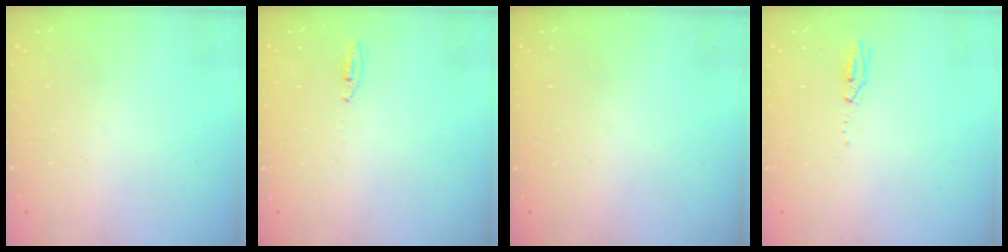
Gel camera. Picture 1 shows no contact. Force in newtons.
{"total": 2.7, "press": 2.5, "slide": 1.0}
{"total": 0.0}
{"total": 3.5, "press": 2.9, "slide": 2.0}